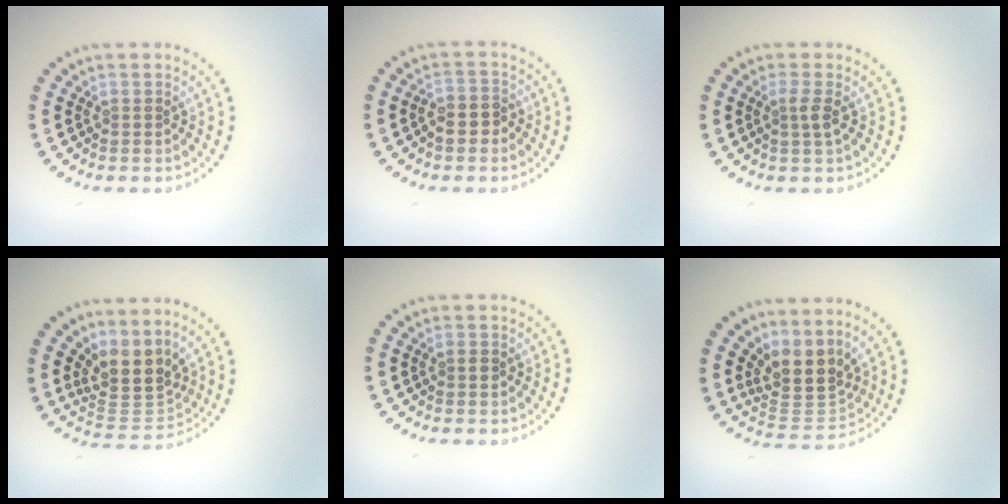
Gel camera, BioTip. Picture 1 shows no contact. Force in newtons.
{"total": 2.1, "press": 2.0, "slide": 0.9}
{"total": 1.4, "press": 1.1, "slide": 0.9}
{"total": 4.1, "press": 3.1, "slide": 2.7}
{"total": 0.9, "press": 0.9, "slide": 0.0}
{"total": 4.1, "press": 3.1, "slide": 2.7}